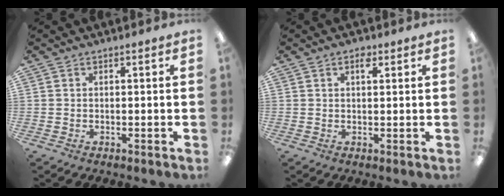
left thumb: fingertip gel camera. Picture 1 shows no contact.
{"total": 2.6, "force": [1.4, 1.2, 1.8], "torque": [-0.023, -0.003, 0.021]}